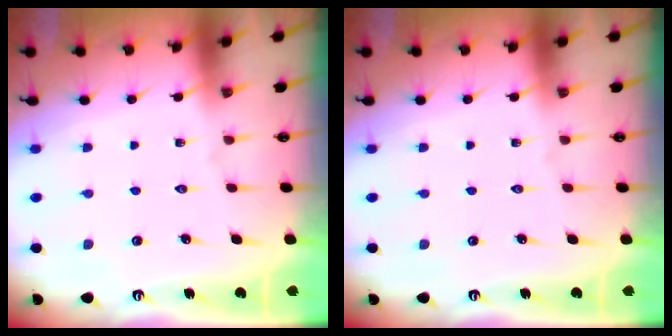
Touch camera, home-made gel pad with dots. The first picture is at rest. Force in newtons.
{"total": 0.0}